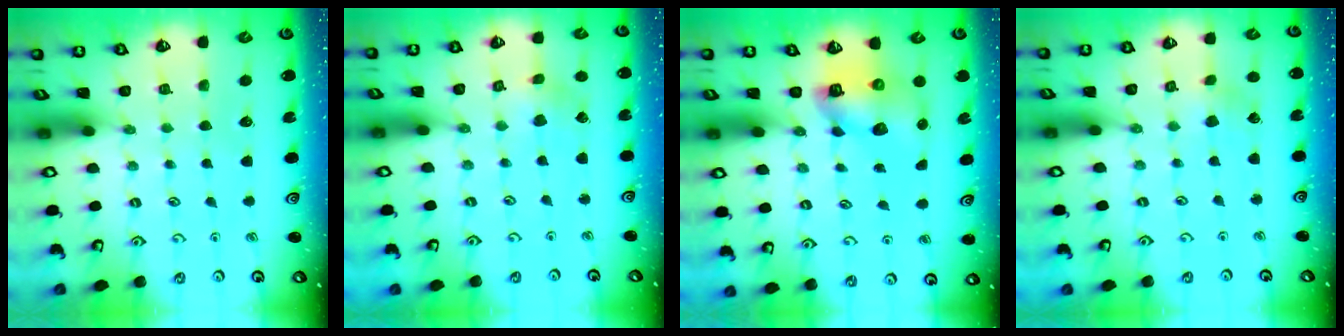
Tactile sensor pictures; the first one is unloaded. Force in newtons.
{"total": 2.4, "press": 2.4, "slide": 0.2}
{"total": 9.8, "press": 9.7, "slide": 1.2}
{"total": 2.3, "press": 2.2, "slide": 0.3}